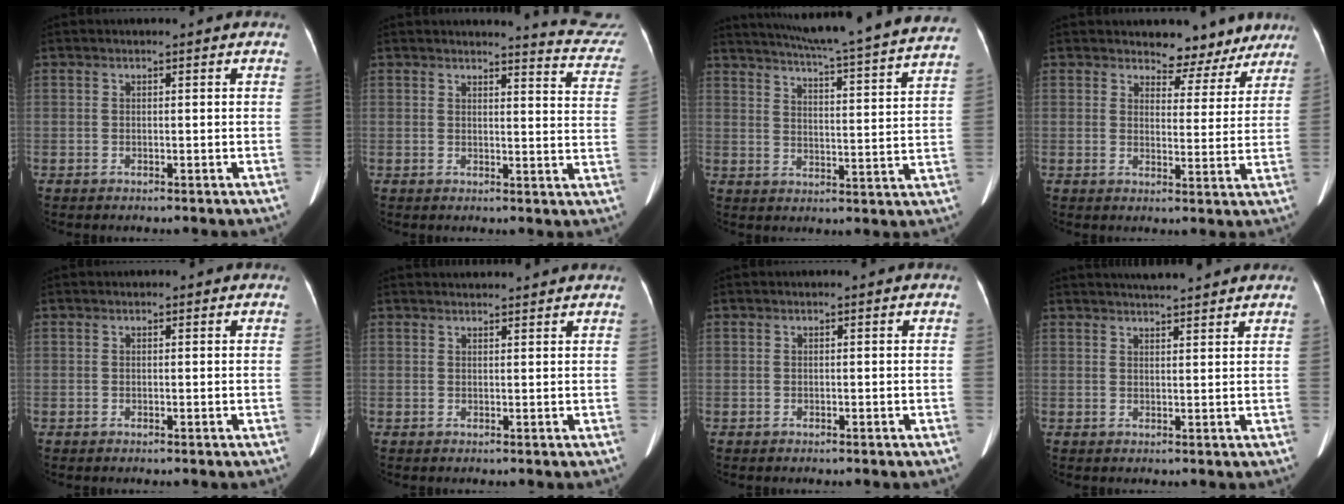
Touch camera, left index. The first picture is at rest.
{"total": 10.6, "force": [10.6, -0.2, 0.7], "torque": [0.006, -0.091, 0.089]}
{"total": 27.6, "force": [25.1, 0.1, 11.3], "torque": [-0.187, -0.059, 0.314]}
{"total": 6.7, "force": [6.0, 3.0, 0.7], "torque": [0.002, -0.007, 0.070]}
{"total": 0.0}
{"total": 5.0, "force": [4.9, 0.1, 1.0], "torque": [-0.015, 0.031, 0.059]}
{"total": 0.0}
{"total": 7.2, "force": [6.6, 0.3, 2.8], "torque": [-0.046, 0.027, 0.089]}